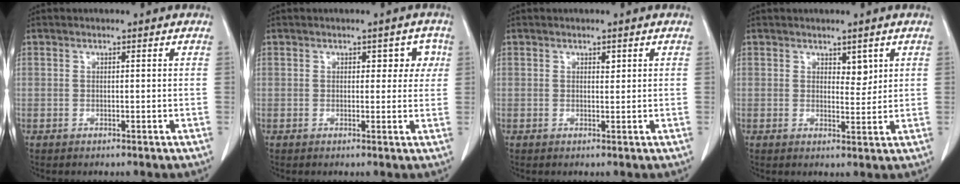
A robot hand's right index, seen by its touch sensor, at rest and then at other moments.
{"total": 3.3, "force": [1.0, 2.2, 2.3], "torque": [-0.008, 0.010, 0.009]}
{"total": 0.8, "force": [0.4, 0.4, 0.5], "torque": [-0.007, -0.003, 0.006]}
{"total": 2.4, "force": [1.3, 1.3, 1.5], "torque": [-0.016, -0.007, 0.023]}